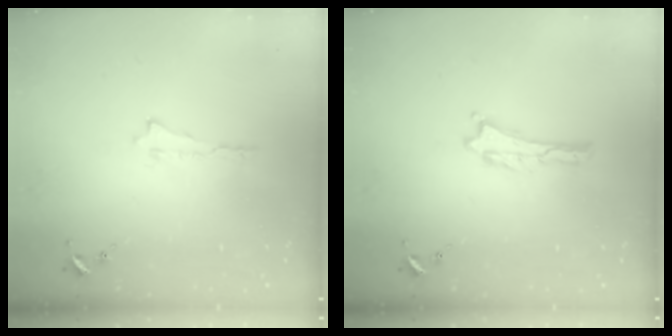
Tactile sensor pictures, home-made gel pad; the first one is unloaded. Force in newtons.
{"total": 0.0}